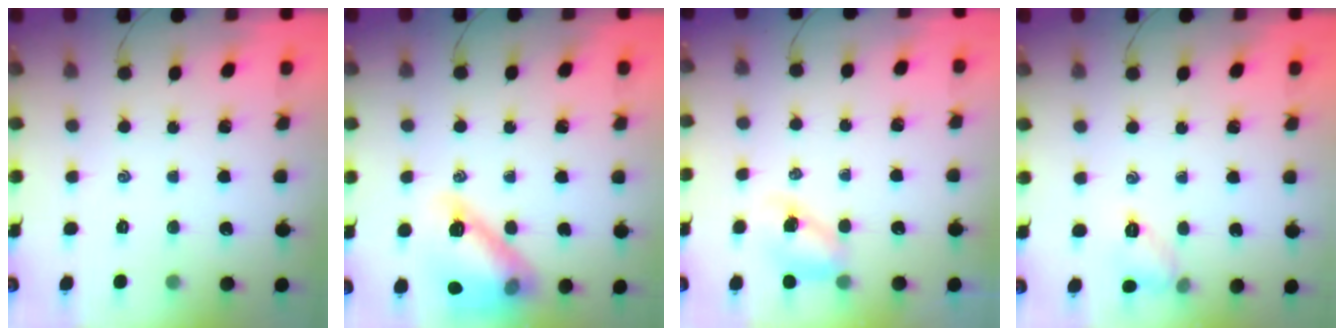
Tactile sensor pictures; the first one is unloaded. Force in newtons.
{"total": 15.6, "press": 15.5, "slide": 1.4}
{"total": 5.8, "press": 5.8, "slide": 0.4}
{"total": 6.9, "press": 6.7, "slide": 1.6}